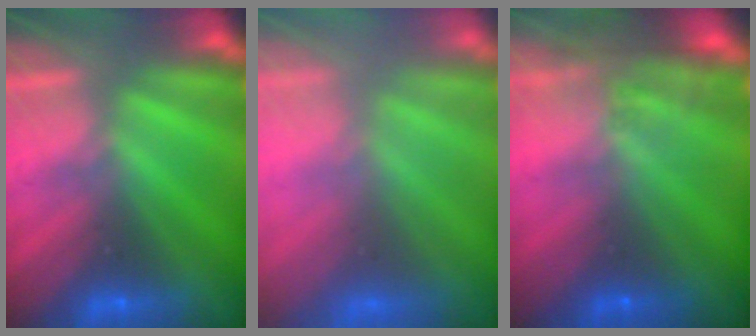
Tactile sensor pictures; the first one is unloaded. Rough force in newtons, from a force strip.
{"total": 9.6}
{"total": 8.6}